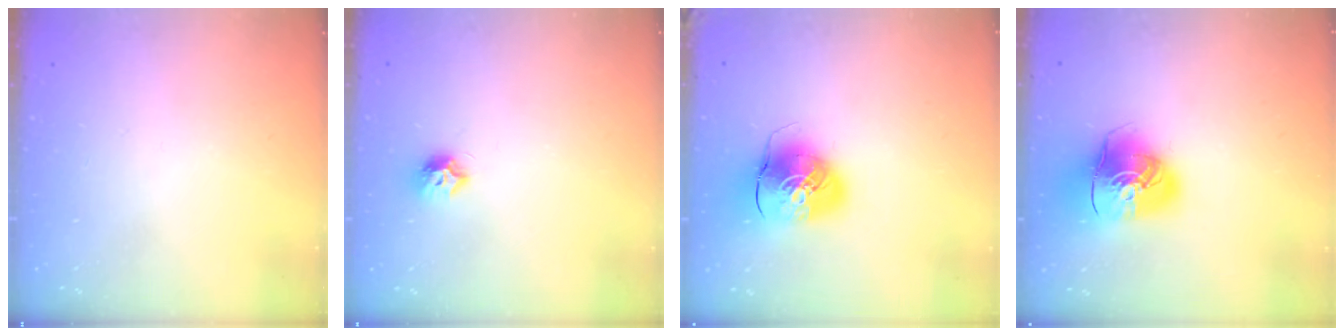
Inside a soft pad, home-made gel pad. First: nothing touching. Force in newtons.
{"total": 7.3, "press": 7.2, "slide": 0.9}
{"total": 10.8, "press": 10.6, "slide": 2.0}
{"total": 13.0, "press": 12.8, "slide": 1.9}